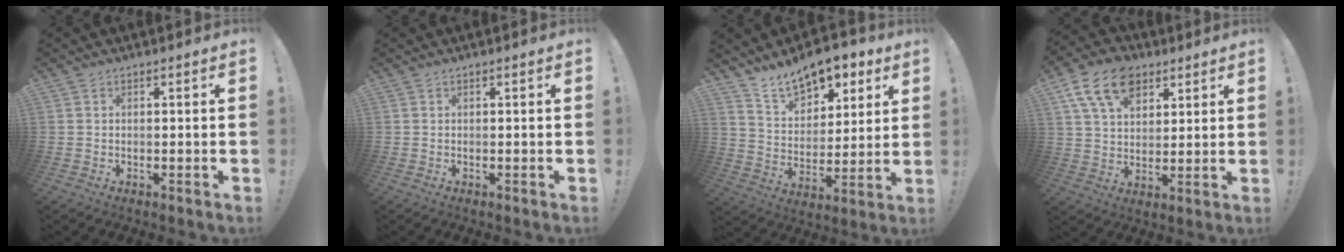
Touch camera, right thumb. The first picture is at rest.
{"total": 0.0}
{"total": 13.0, "force": [10.4, 6.0, 5.0], "torque": [-0.079, -0.073, 0.189]}
{"total": 15.2, "force": [7.8, 10.2, 8.2], "torque": [-0.132, -0.030, 0.146]}